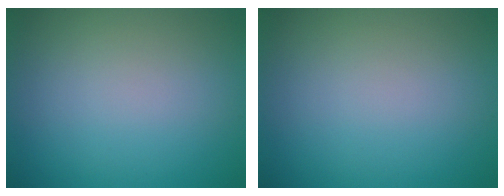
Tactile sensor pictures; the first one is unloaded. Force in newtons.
{"total": 0.0}